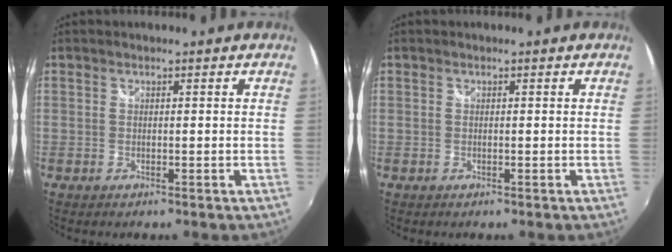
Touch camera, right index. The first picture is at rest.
{"total": 0.0}